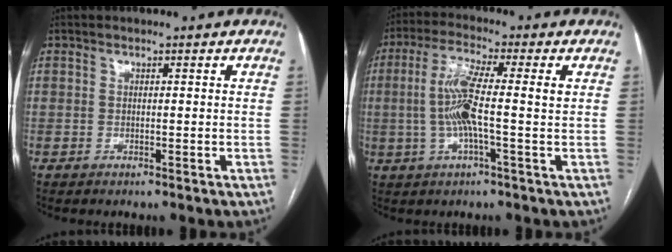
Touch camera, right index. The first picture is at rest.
{"total": 8.0, "force": [0.0, 0.8, 7.9], "torque": [-0.162, 0.014, -0.007]}